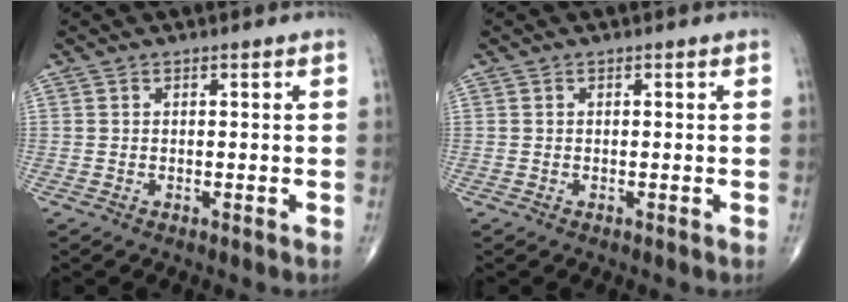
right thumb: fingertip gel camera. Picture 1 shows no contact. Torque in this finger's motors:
{"motor_torque": [-0.10, 0.11, 0.00, 0.00, 0.00]}